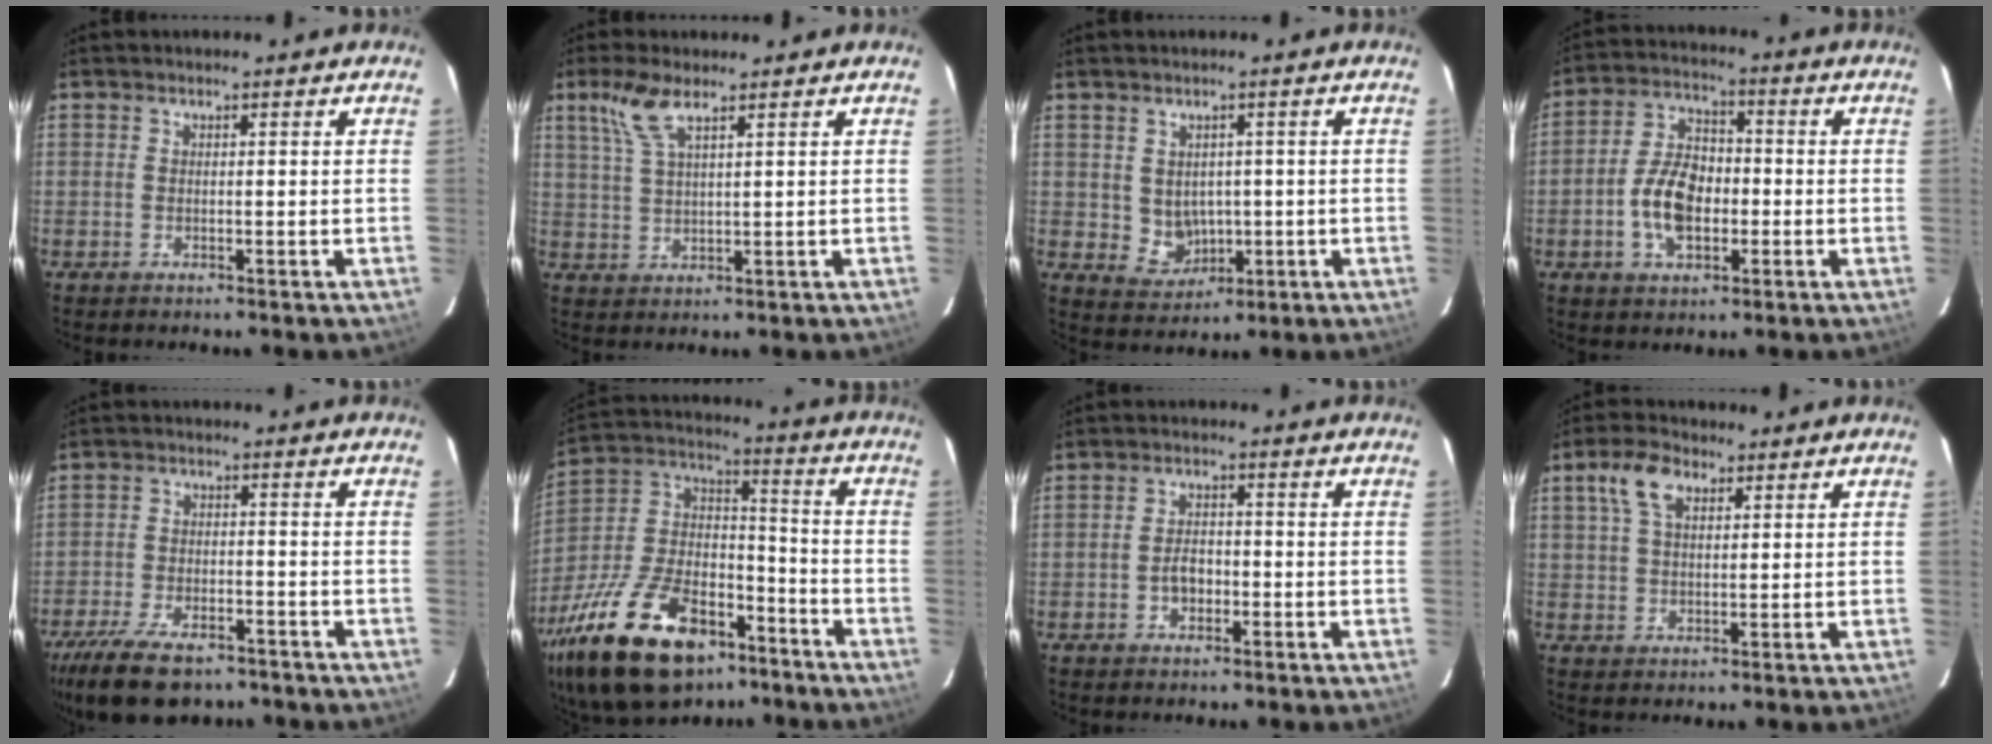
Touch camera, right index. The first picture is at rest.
{"total": 5.9, "force": [3.6, 1.5, 4.4], "torque": [-0.099, 0.009, 0.077]}
{"total": 5.2, "force": [-0.1, 4.8, 2.0], "torque": [-0.044, 0.006, 0.018]}
{"total": 9.9, "force": [-2.5, 6.0, 7.5], "torque": [-0.149, 0.016, -0.040]}
{"total": 14.4, "force": [-10.4, 6.2, 7.9], "torque": [-0.183, -0.026, -0.176]}
{"total": 30.2, "force": [-18.4, 15.3, 18.4], "torque": [-0.383, -0.002, -0.298]}
{"total": 3.6, "force": [-1.4, 2.3, 2.4], "torque": [-0.044, 0.006, -0.021]}
{"total": 6.2, "force": [2.8, 3.5, 4.3], "torque": [-0.087, 0.020, 0.053]}